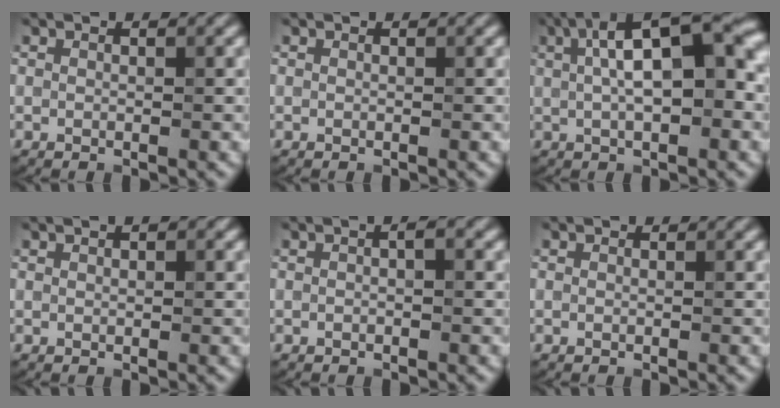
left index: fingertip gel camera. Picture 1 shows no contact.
{"total": 0.0}
{"total": 10.7, "force": [2.2, 4.0, 9.6], "torque": [-0.132, 0.020, 0.029]}
{"total": 1.0, "force": [0.5, 0.4, 0.8], "torque": [-0.011, 0.001, 0.008]}
{"total": 0.9, "force": [0.0, 0.2, 0.9], "torque": [-0.018, 0.000, -0.001]}
{"total": 0.0}